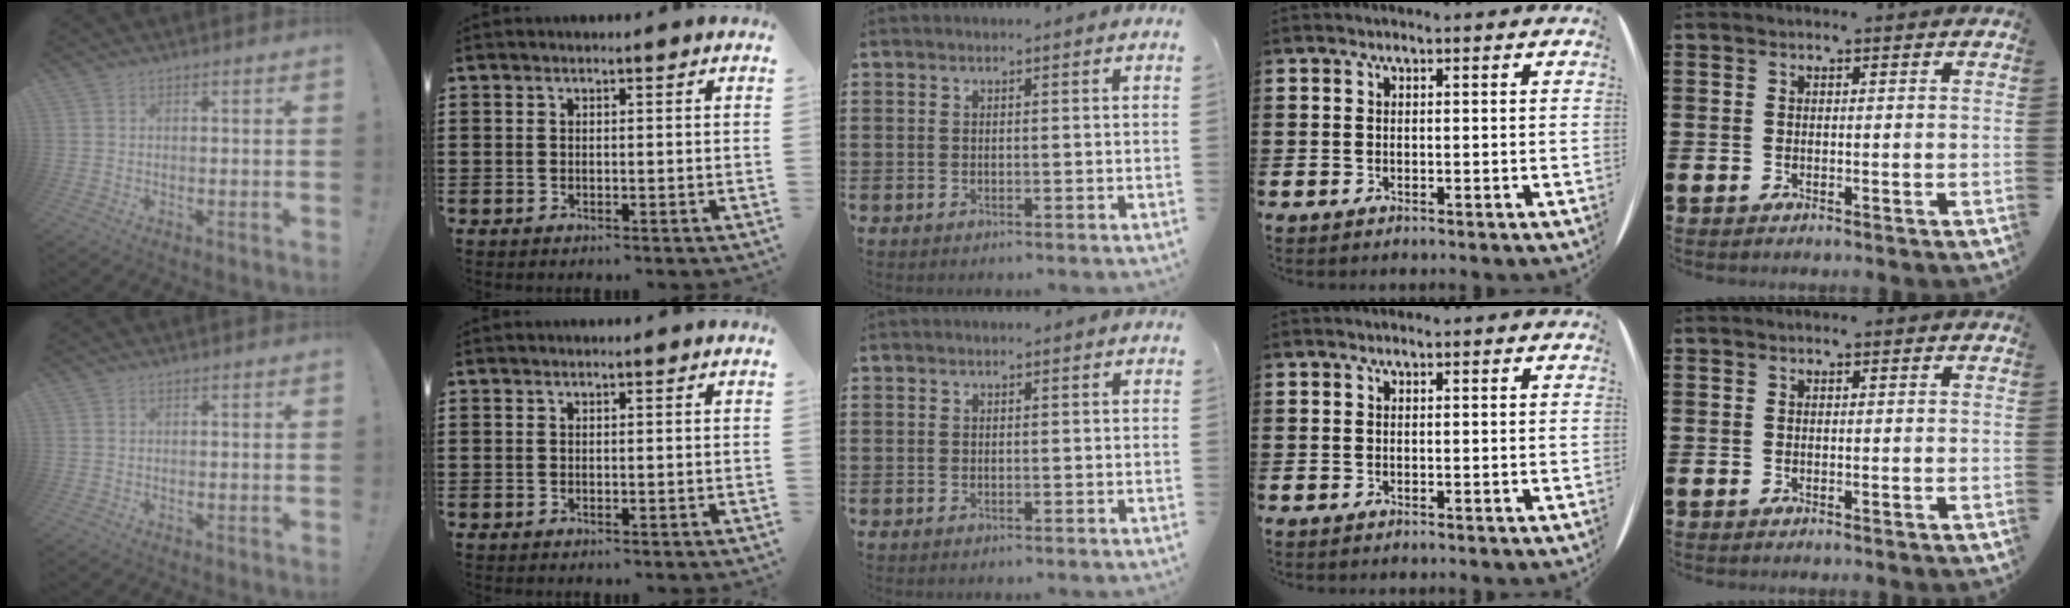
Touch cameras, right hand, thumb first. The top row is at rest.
{}